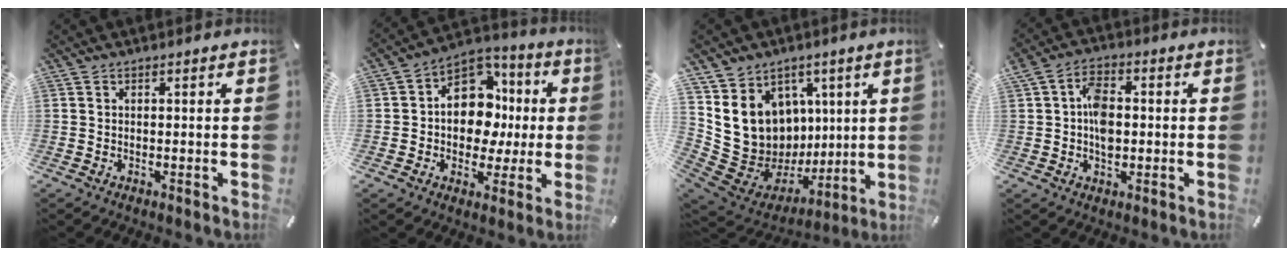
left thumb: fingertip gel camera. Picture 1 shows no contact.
{"total": 13.6, "force": [0.4, 11.4, 7.4], "torque": [-0.110, -0.007, 0.014]}
{"total": 14.8, "force": [3.2, 13.5, 5.1], "torque": [-0.103, -0.049, 0.087]}
{"total": 7.2, "force": [0.1, 4.7, 5.5], "torque": [-0.092, 0.004, 0.000]}